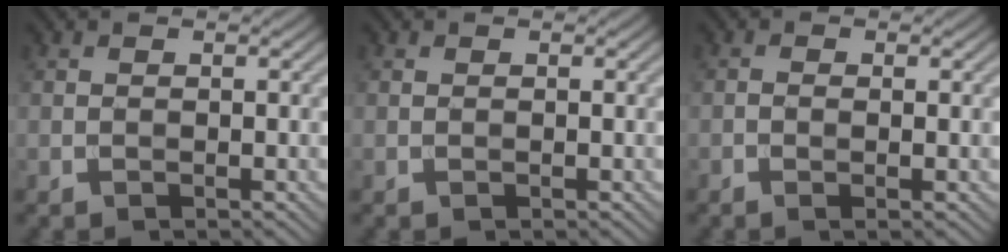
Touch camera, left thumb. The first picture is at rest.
{"total": 0.0}
{"total": 1.2, "force": [-0.4, 0.2, 1.2], "torque": [-0.023, -0.001, -0.009]}